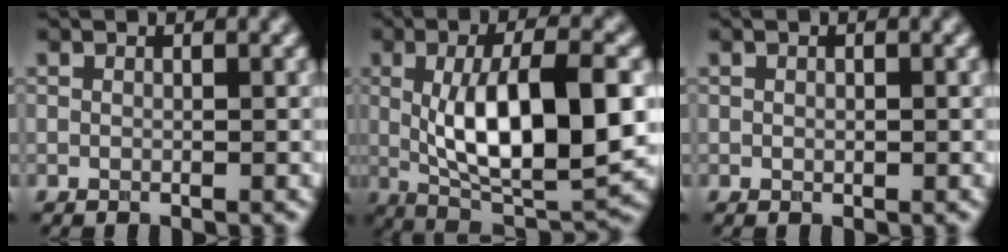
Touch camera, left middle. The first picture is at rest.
{"total": 10.8, "force": [0.3, 3.7, 10.2], "torque": [-0.158, -0.003, 0.008]}
{"total": 0.0}